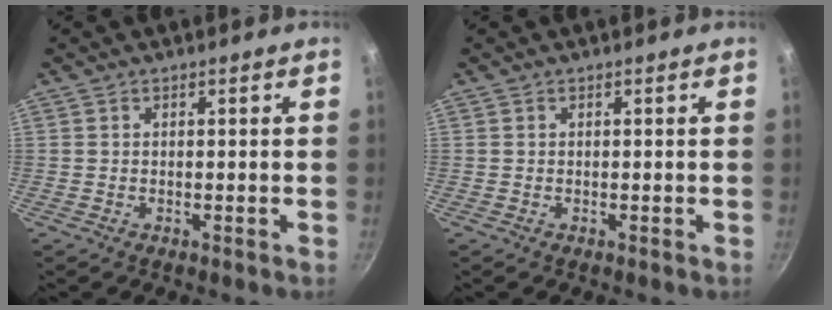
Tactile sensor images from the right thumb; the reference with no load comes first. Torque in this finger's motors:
{"motor_torque": [0.00, 0.00, -0.13, -0.08, 0.00]}